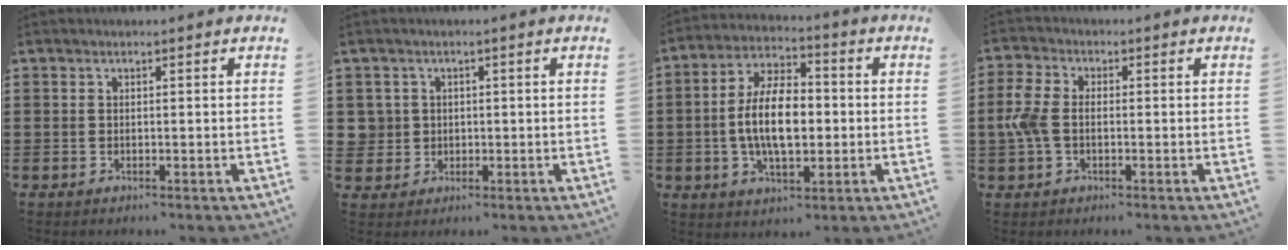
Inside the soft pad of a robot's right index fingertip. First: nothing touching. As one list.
[{"total": 2.8, "force": [0.1, 2.8, 0.3], "torque": [-0.027, 0.007, -0.004]}, {"total": 10.2, "force": [-0.8, 5.0, 8.8], "torque": [-0.182, 0.002, -0.024]}, {"total": 5.1, "force": [-0.4, 3.2, 4.0], "torque": [-0.113, -0.004, -0.019]}]